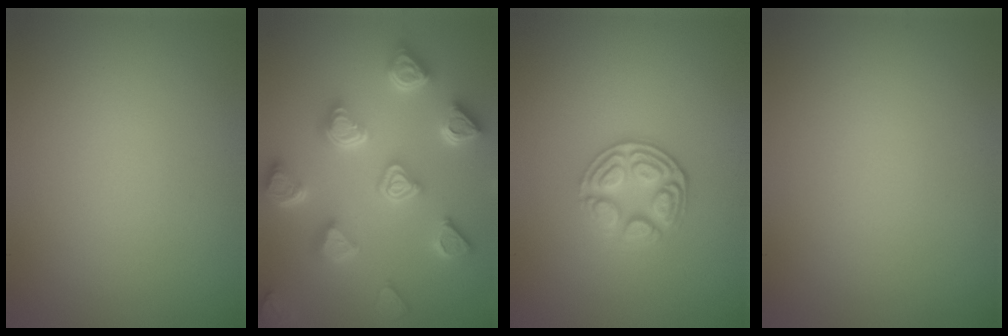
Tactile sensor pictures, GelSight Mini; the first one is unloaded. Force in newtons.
{"total": 6.5, "press": 6.0, "slide": 2.4}
{"total": 3.5, "press": 3.0, "slide": 1.8}
{"total": 0.0}